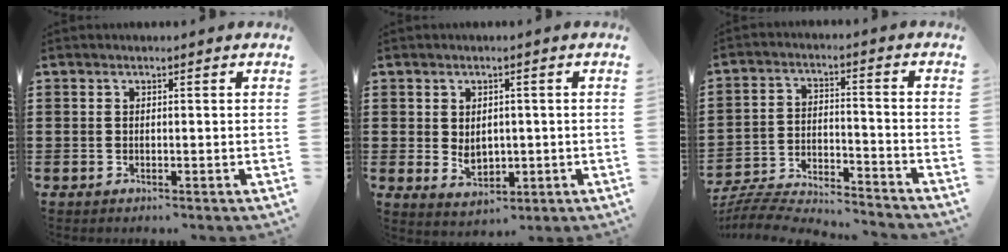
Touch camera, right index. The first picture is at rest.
{"total": 3.3, "force": [0.0, 2.5, 2.1], "torque": [-0.031, -0.001, -0.004]}
{"total": 6.1, "force": [-6.0, 0.3, 1.1], "torque": [-0.036, -0.005, -0.124]}